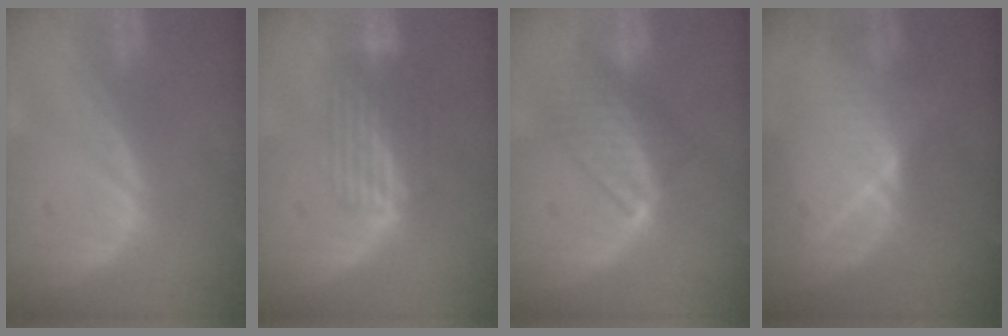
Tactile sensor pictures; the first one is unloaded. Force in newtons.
{"total": 6.8, "press": 5.7, "slide": 3.6}
{"total": 6.6, "press": 6.6, "slide": 0.9}
{"total": 9.2, "press": 8.2, "slide": 4.0}